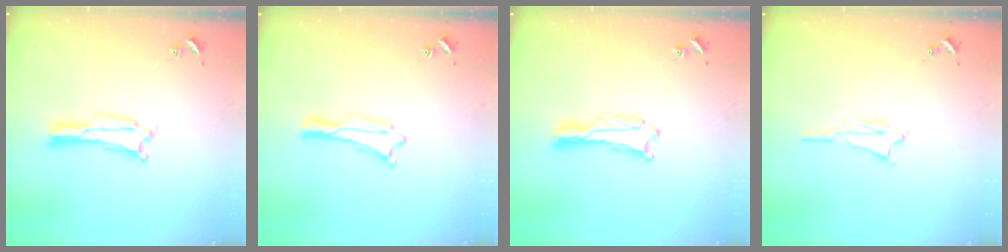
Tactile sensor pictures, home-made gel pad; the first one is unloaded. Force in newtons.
{"total": 1.0, "press": 0.9, "slide": 0.1}
{"total": 1.1, "press": 1.1, "slide": 0.0}
{"total": 1.8, "press": 1.7, "slide": 0.3}